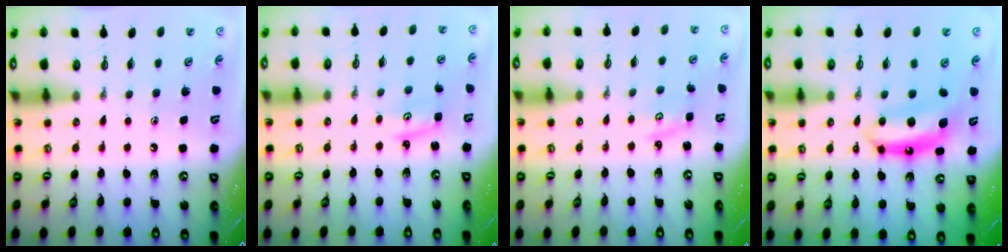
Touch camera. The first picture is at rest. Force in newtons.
{"total": 3.0, "press": 3.0, "slide": 0.3}
{"total": 2.6, "press": 2.6, "slide": 0.4}
{"total": 7.7, "press": 7.7, "slide": 0.4}